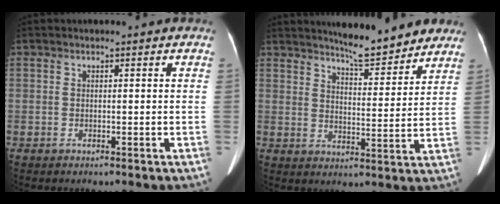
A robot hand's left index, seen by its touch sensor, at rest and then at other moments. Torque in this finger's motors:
{"motor_torque": [0.87, -1.28, -0.24, 0.00]}